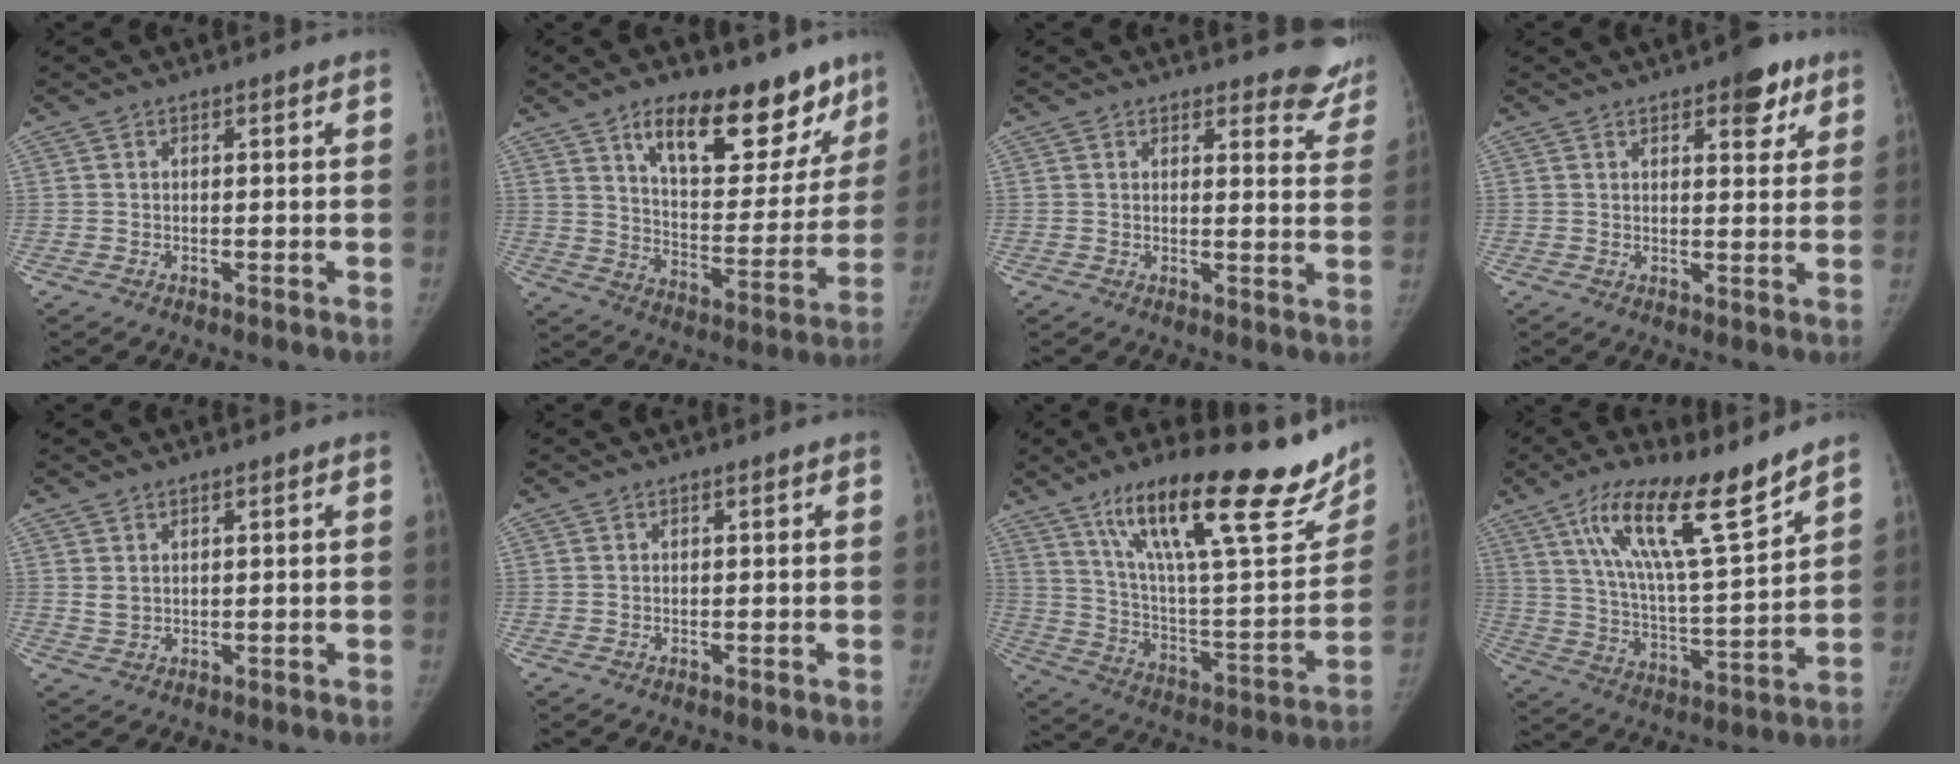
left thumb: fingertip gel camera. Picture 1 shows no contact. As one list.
[{"total": 21.3, "force": [13.9, 9.6, 13.0], "torque": [-0.124, -0.072, 0.212]}, {"total": 8.5, "force": [8.0, 2.6, 0.8], "torque": [0.037, -0.061, 0.064]}, {"total": 6.8, "force": [3.9, 3.0, 4.7], "torque": [-0.034, -0.015, 0.044]}, {"total": 1.9, "force": [1.2, 1.0, 1.2], "torque": [-0.018, -0.007, 0.030]}, {"total": 0.0}, {"total": 32.4, "force": [20.2, 8.8, 23.7], "torque": [-0.325, -0.057, 0.322]}, {"total": 17.9, "force": [11.9, 3.2, 13.1], "torque": [-0.210, -0.064, 0.214]}]